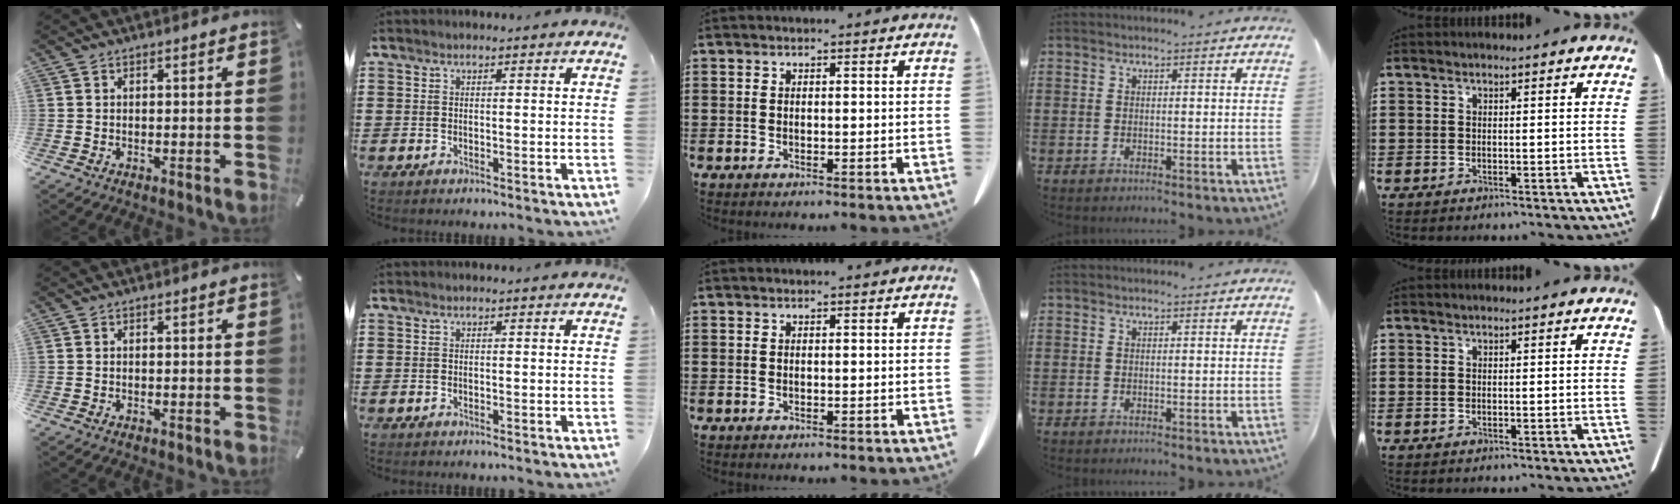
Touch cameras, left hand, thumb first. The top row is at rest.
{}